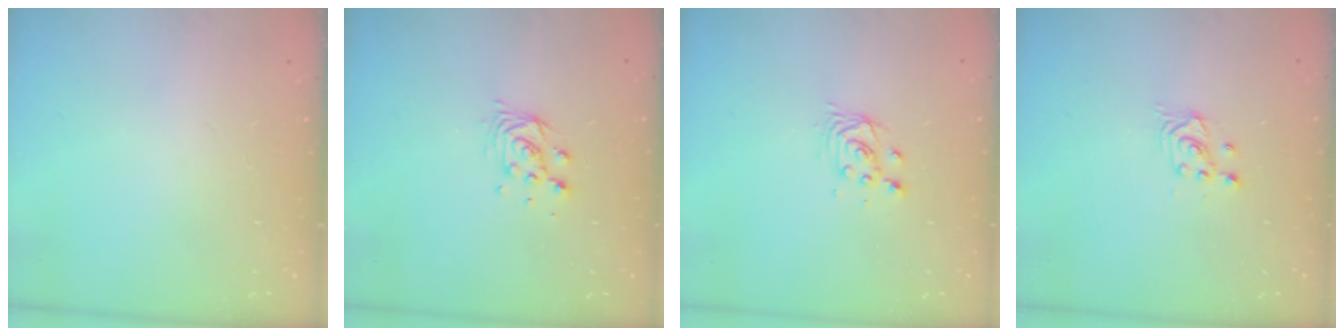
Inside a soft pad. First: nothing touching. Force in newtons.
{"total": 6.4, "press": 6.4, "slide": 0.3}
{"total": 3.1, "press": 3.1, "slide": 0.2}
{"total": 2.7, "press": 2.7, "slide": 0.3}